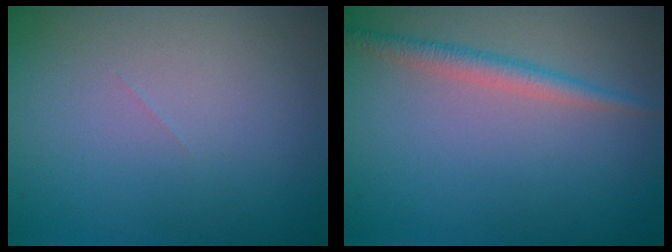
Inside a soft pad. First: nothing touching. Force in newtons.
{"total": 2.1, "press": 2.1, "slide": 0.0}